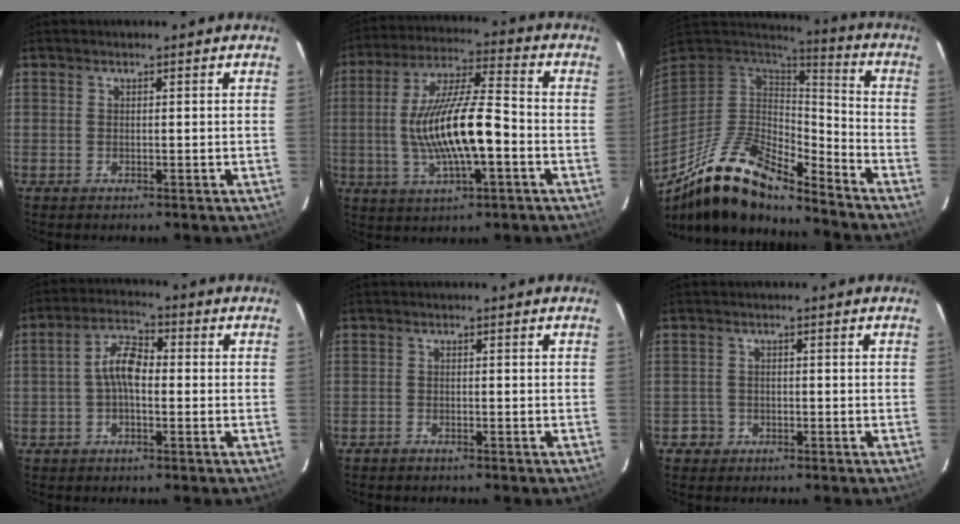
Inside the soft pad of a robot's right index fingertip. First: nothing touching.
{"total": 15.9, "force": [-3.0, 3.7, 15.2], "torque": [-0.292, 0.003, -0.052]}
{"total": 18.8, "force": [-14.2, 5.3, 11.1], "torque": [-0.210, -0.023, -0.264]}
{"total": 5.7, "force": [-0.7, 2.7, 5.0], "torque": [-0.099, 0.021, -0.016]}
{"total": 1.2, "force": [-1.1, 0.4, 0.1], "torque": [-0.013, 0.004, -0.021]}
{"total": 2.3, "force": [-1.1, 2.1, -0.1], "torque": [0.001, 0.015, -0.017]}